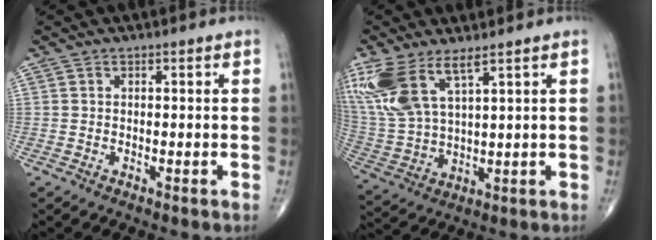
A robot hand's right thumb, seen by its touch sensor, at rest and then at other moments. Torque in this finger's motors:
{"motor_torque": [-0.57, 1.19, 1.27, 0.78, 0.17]}